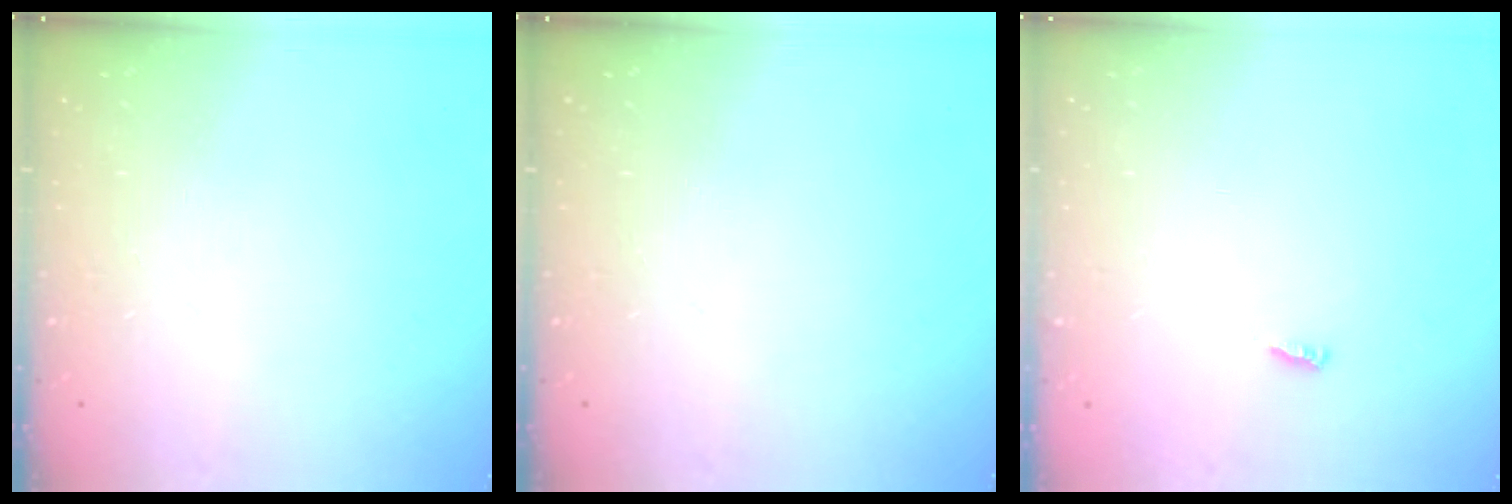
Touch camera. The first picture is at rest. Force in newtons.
{"total": 0.0}
{"total": 3.0, "press": 3.0, "slide": 0.0}